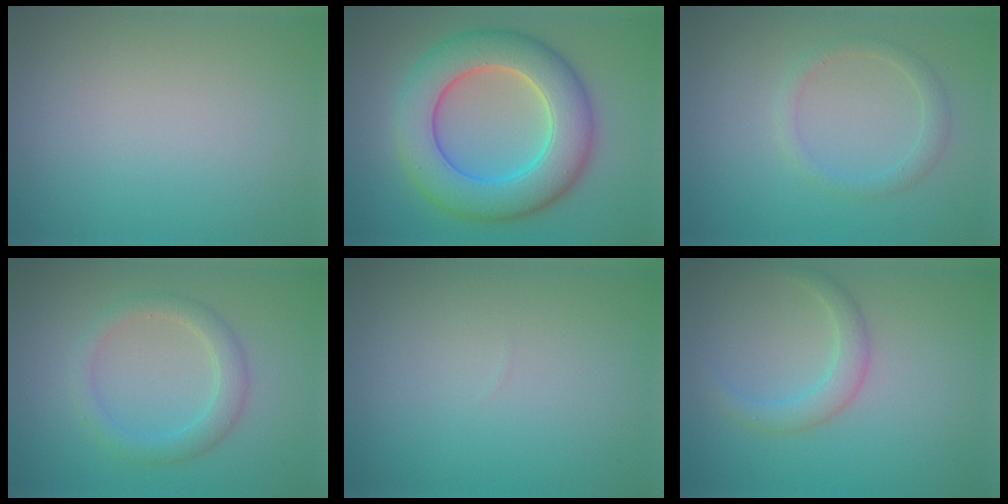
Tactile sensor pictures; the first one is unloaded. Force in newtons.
{"total": 9.3, "press": 9.3, "slide": 0.5}
{"total": 1.7, "press": 1.7, "slide": 0.1}
{"total": 2.7, "press": 2.7, "slide": 0.2}
{"total": 0.0}
{"total": 2.3, "press": 2.3, "slide": 0.0}